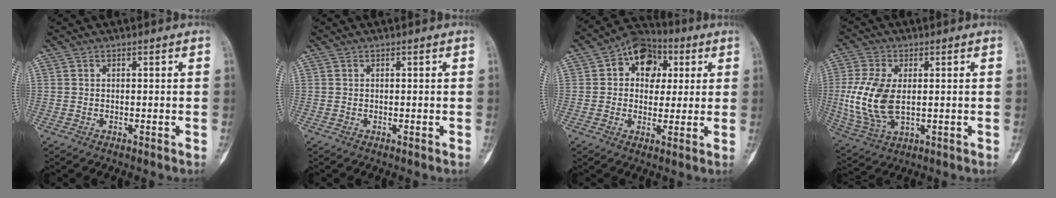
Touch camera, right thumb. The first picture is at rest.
{"total": 0.0}
{"total": 11.2, "force": [3.3, 8.3, 6.7], "torque": [-0.056, 0.010, 0.041]}
{"total": 12.9, "force": [0.3, 7.3, 10.6], "torque": [-0.236, -0.008, 0.016]}